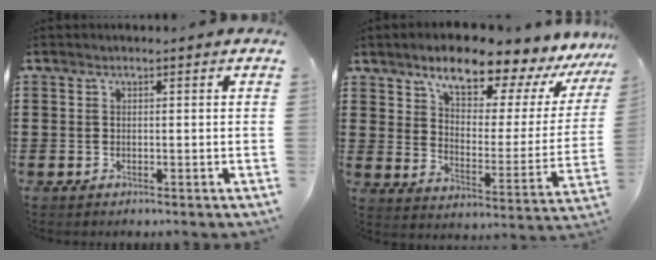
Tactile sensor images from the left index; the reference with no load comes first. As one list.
[{"total": 10.5, "force": [8.5, 3.3, 5.1], "torque": [-0.100, -0.058, 0.143]}]